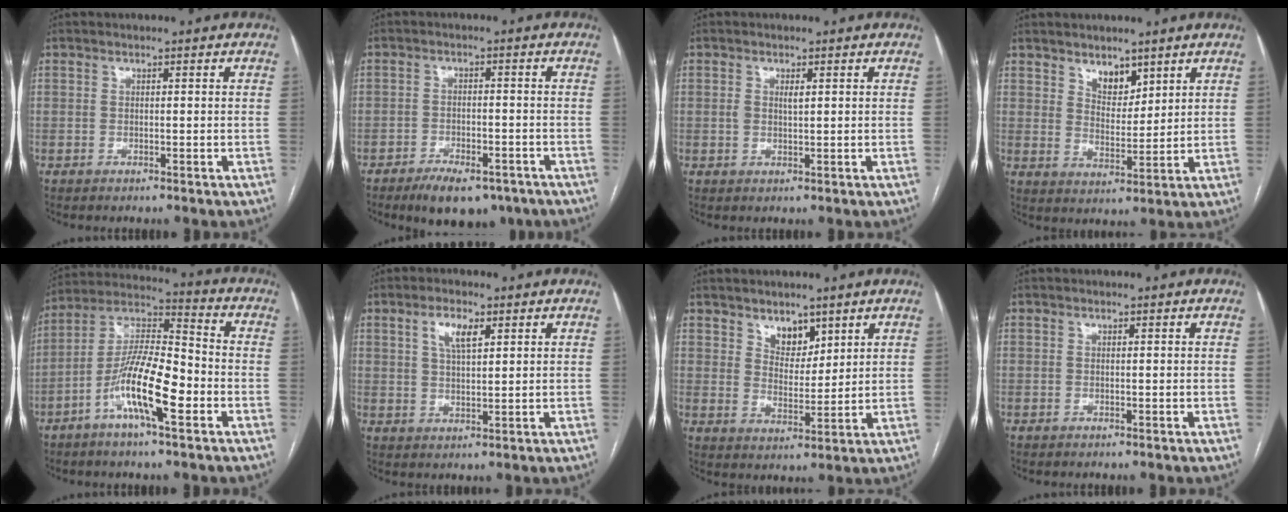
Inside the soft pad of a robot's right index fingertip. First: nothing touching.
{"total": 10.5, "force": [-7.7, 4.5, 5.4], "torque": [-0.070, 0.003, -0.113]}
{"total": 1.9, "force": [0.4, 0.9, 1.6], "torque": [-0.037, 0.002, 0.009]}
{"total": 4.9, "force": [3.4, 2.6, 2.3], "torque": [-0.034, -0.008, 0.066]}
{"total": 13.8, "force": [-5.4, 2.8, 12.4], "torque": [-0.242, 0.009, -0.098]}
{"total": 4.8, "force": [2.2, 1.8, 3.9], "torque": [-0.078, 0.005, 0.043]}
{"total": 5.1, "force": [3.5, 2.9, 2.3], "torque": [-0.031, -0.007, 0.066]}
{"total": 0.0}